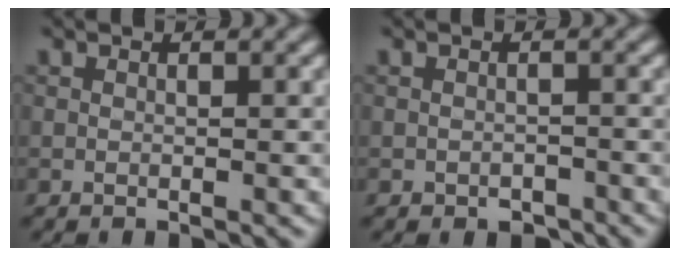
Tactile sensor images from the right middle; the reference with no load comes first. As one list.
[{"total": 1.1, "force": [-1.1, 0.2, 0.2], "torque": [-0.010, 0.013, -0.005]}]